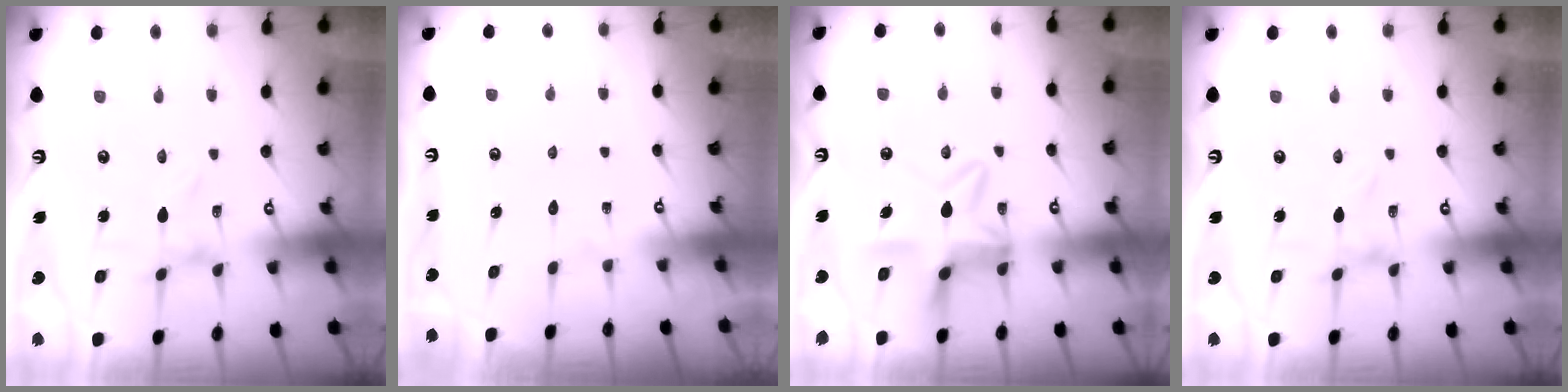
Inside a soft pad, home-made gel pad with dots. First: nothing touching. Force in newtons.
{"total": 1.8, "press": 1.8, "slide": 0.1}
{"total": 11.6, "press": 11.5, "slide": 1.2}
{"total": 0.0}